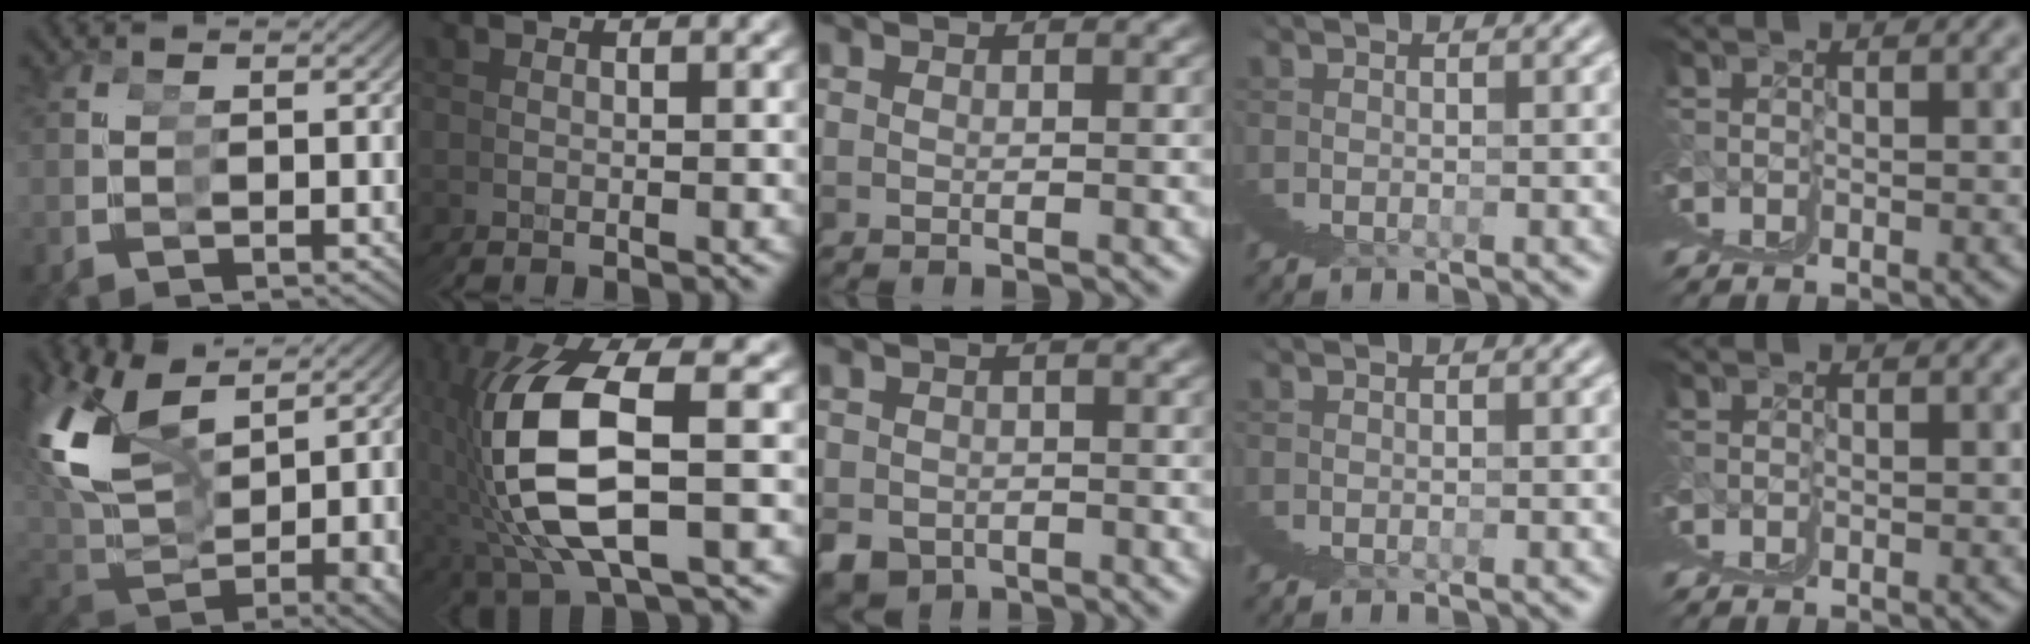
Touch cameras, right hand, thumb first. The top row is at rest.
{"thumb": {"total": 11.4, "force": [1.8, 7.4, 8.5], "torque": [-0.194, -0.036, 0.051]}, "index": {"total": 11.5, "force": [0.5, 6.1, 9.7], "torque": [-0.230, -0.022, 0.033]}, "middle": {"total": 4.6, "force": [-3.2, 3.1, 1.4], "torque": [-0.021, -0.035, -0.039]}}